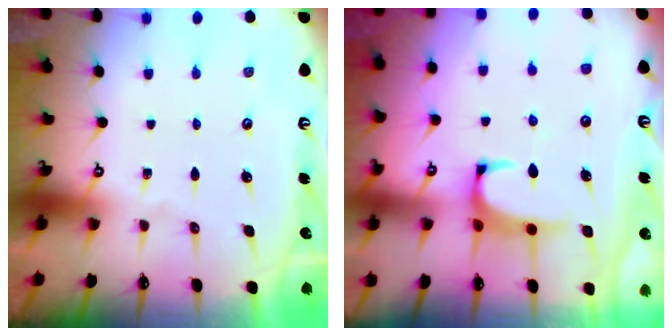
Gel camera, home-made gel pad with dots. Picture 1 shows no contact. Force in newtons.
{"total": 0.8, "press": 0.6, "slide": 0.6}